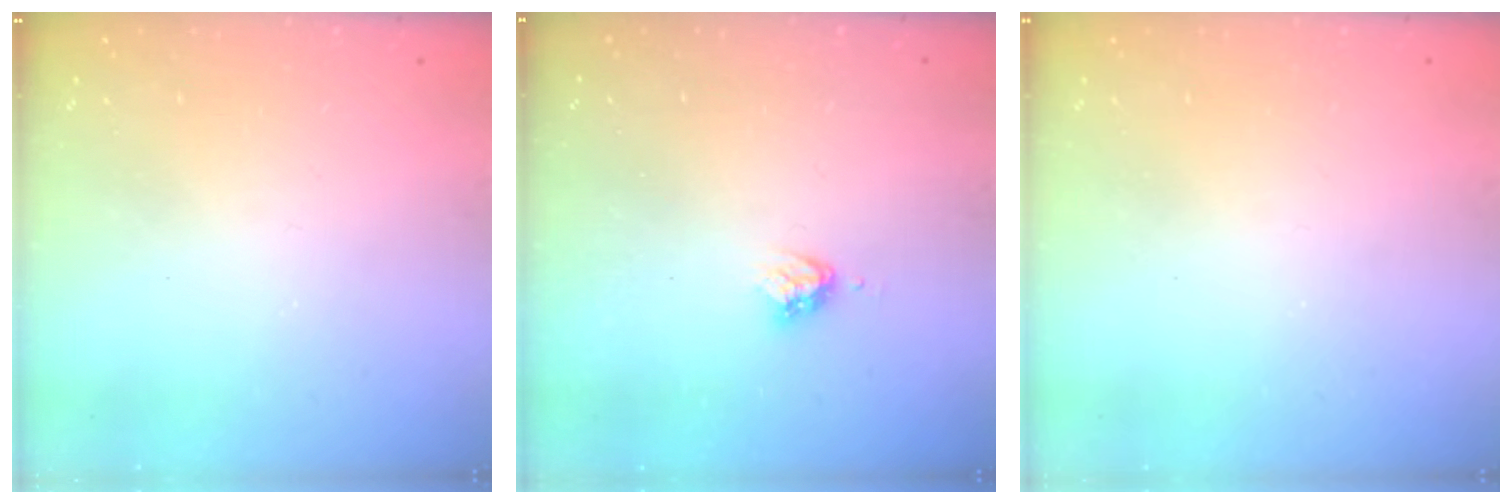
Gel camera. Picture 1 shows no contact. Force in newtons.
{"total": 3.5, "press": 3.5, "slide": 0.5}
{"total": 0.0}